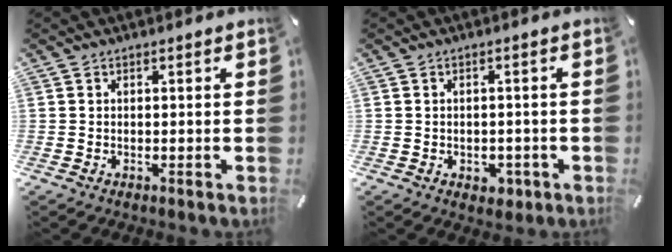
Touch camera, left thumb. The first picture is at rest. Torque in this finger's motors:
{"motor_torque": [0.00, 0.02, 0.16, 0.12, 0.00]}